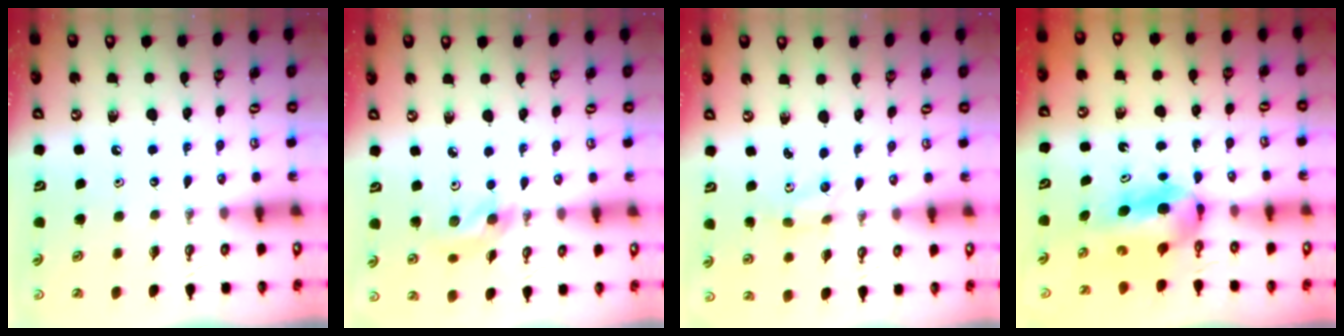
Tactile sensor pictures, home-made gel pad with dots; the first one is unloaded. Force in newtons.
{"total": 5.9, "press": 5.5, "slide": 2.1}
{"total": 4.0, "press": 3.6, "slide": 1.9}
{"total": 6.6, "press": 5.0, "slide": 4.3}